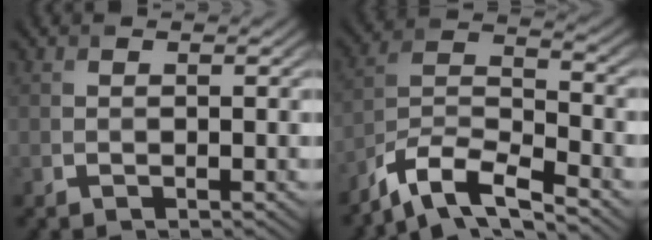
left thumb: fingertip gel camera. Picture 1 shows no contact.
{"total": 9.2, "force": [-7.3, 2.3, 5.0], "torque": [-0.099, -0.003, -0.152]}